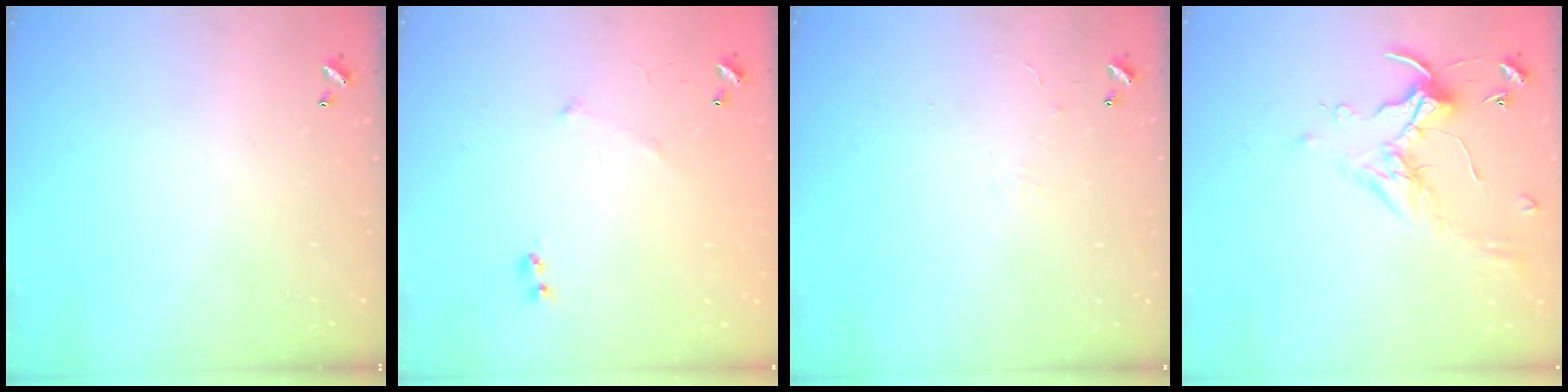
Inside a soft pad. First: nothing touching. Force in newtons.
{"total": 5.7, "press": 5.7, "slide": 0.8}
{"total": 0.9, "press": 0.7, "slide": 0.5}
{"total": 0.7, "press": 0.6, "slide": 0.4}